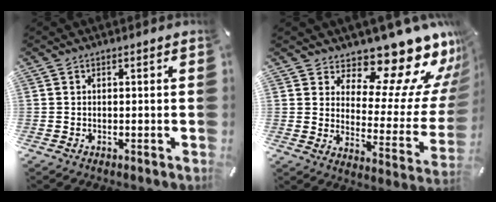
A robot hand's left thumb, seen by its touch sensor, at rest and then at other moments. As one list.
[{"total": 16.2, "force": [13.5, 5.9, 6.7], "torque": [-0.094, -0.128, 0.225]}]